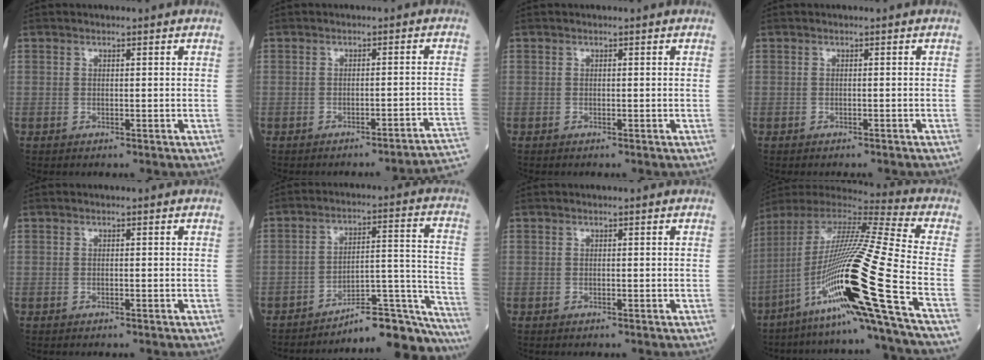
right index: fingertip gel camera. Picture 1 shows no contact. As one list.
[{"total": 7.2, "force": [-6.7, -1.4, 2.2], "torque": [0.000, 0.003, -0.075]}, {"total": 0.0}, {"total": 0.6, "force": [-0.6, 0.0, 0.2], "torque": [-0.004, -0.001, -0.008]}, {"total": 0.0}, {"total": 16.8, "force": [-16.3, 1.1, 3.7], "torque": [-0.008, 0.064, -0.227]}, {"total": 0.0}, {"total": 25.0, "force": [-10.6, -1.7, 22.5], "torque": [-0.416, -0.029, -0.197]}]